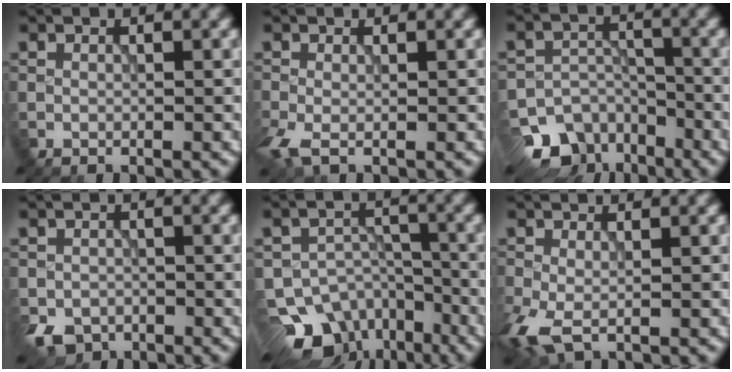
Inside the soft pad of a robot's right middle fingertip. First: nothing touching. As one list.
[{"total": 2.3, "force": [-1.0, 0.9, 1.8], "torque": [-0.051, -0.010, -0.021]}, {"total": 8.3, "force": [-5.8, 5.5, 2.2], "torque": [-0.020, -0.010, -0.091]}, {"total": 3.7, "force": [-2.2, 2.6, 1.4], "torque": [-0.025, -0.012, -0.043]}, {"total": 9.5, "force": [-6.4, 6.4, 2.9], "torque": [-0.032, -0.009, -0.092]}, {"total": 3.8, "force": [-1.3, 1.9, 3.0], "torque": [-0.086, -0.011, -0.028]}]